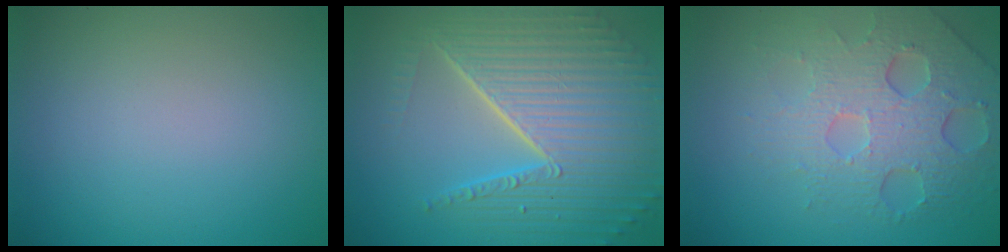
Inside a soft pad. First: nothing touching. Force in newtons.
{"total": 9.5, "press": 6.0, "slide": 7.4}
{"total": 6.3, "press": 4.7, "slide": 4.2}